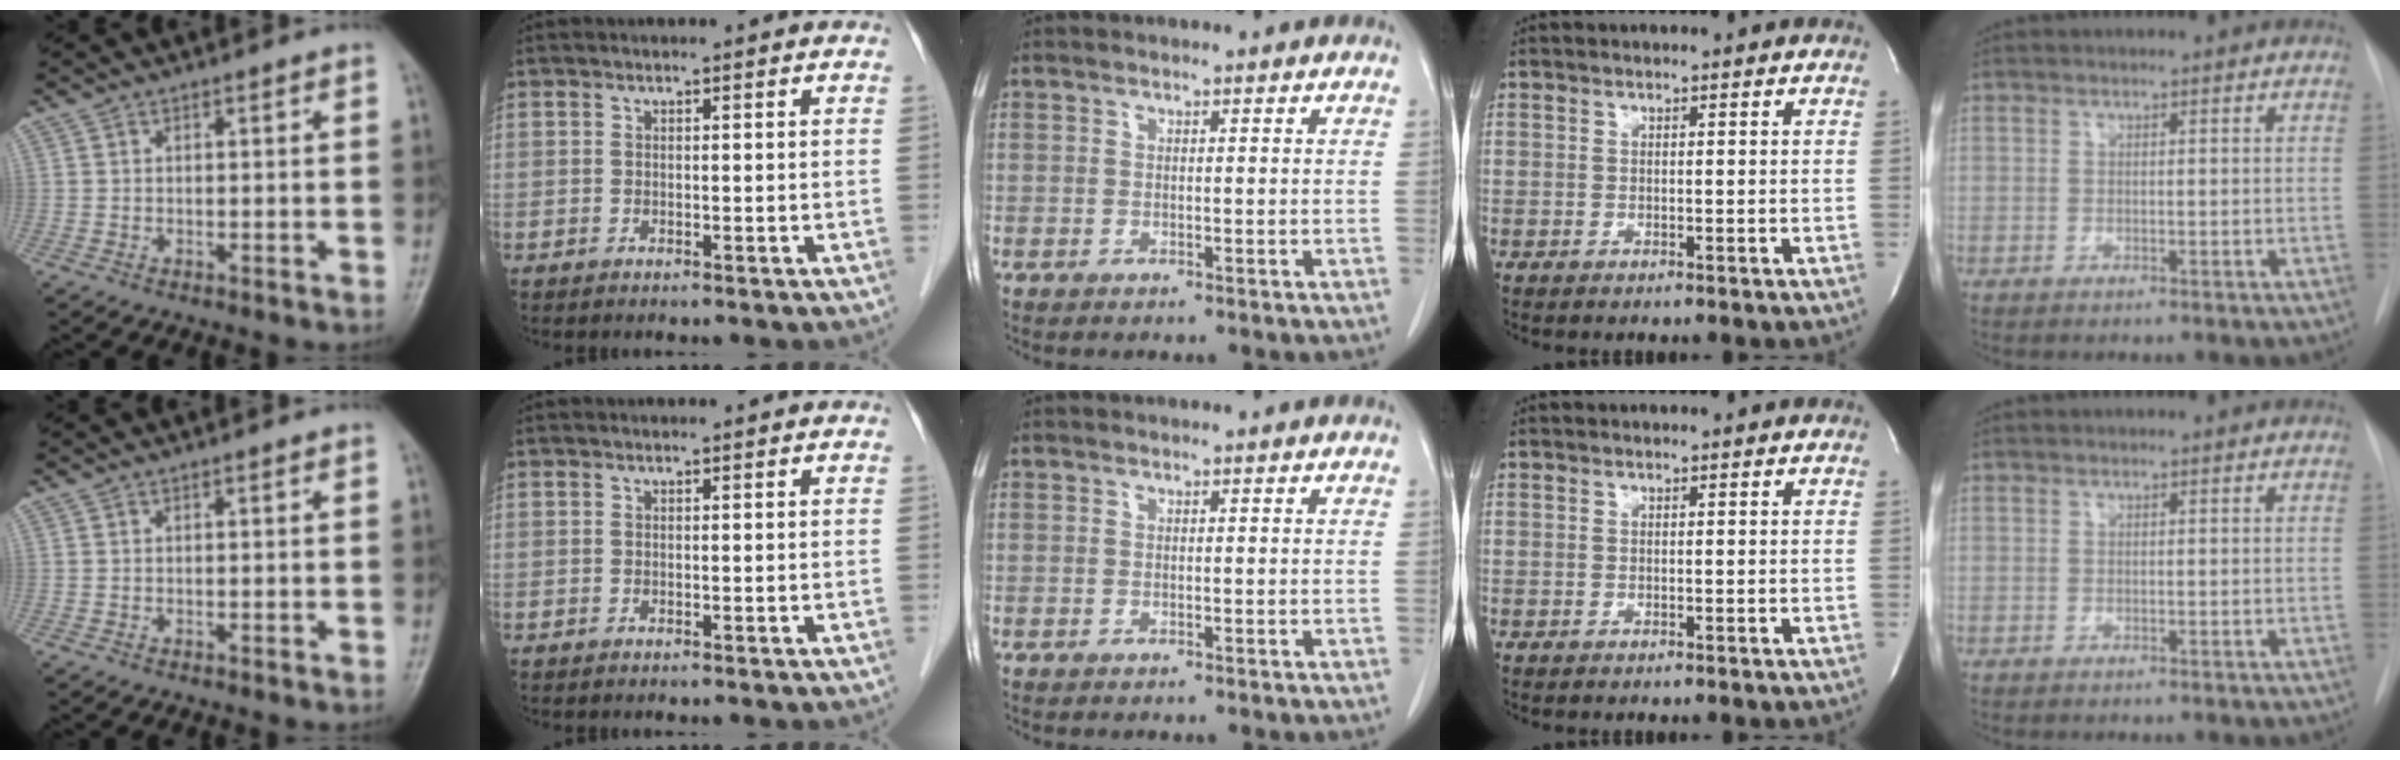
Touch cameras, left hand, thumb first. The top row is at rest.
{}